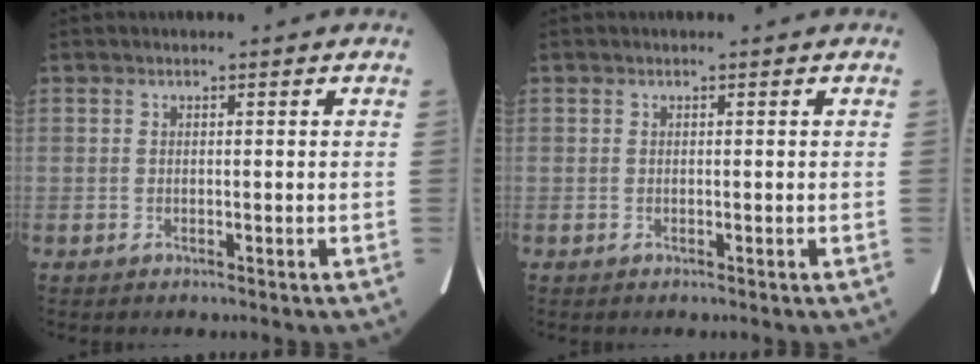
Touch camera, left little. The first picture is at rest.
{"total": 0.0}